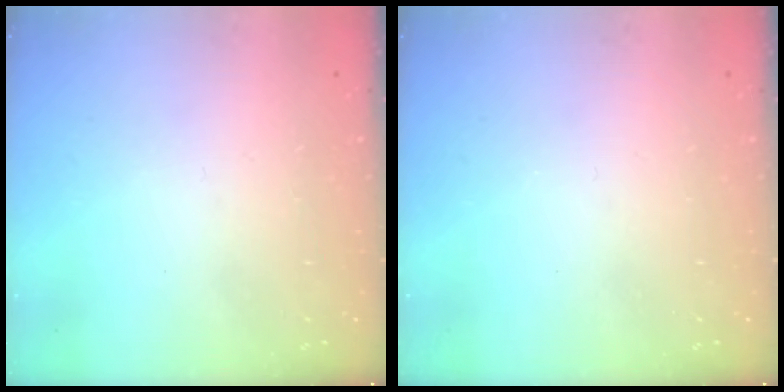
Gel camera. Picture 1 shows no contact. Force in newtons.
{"total": 0.0}